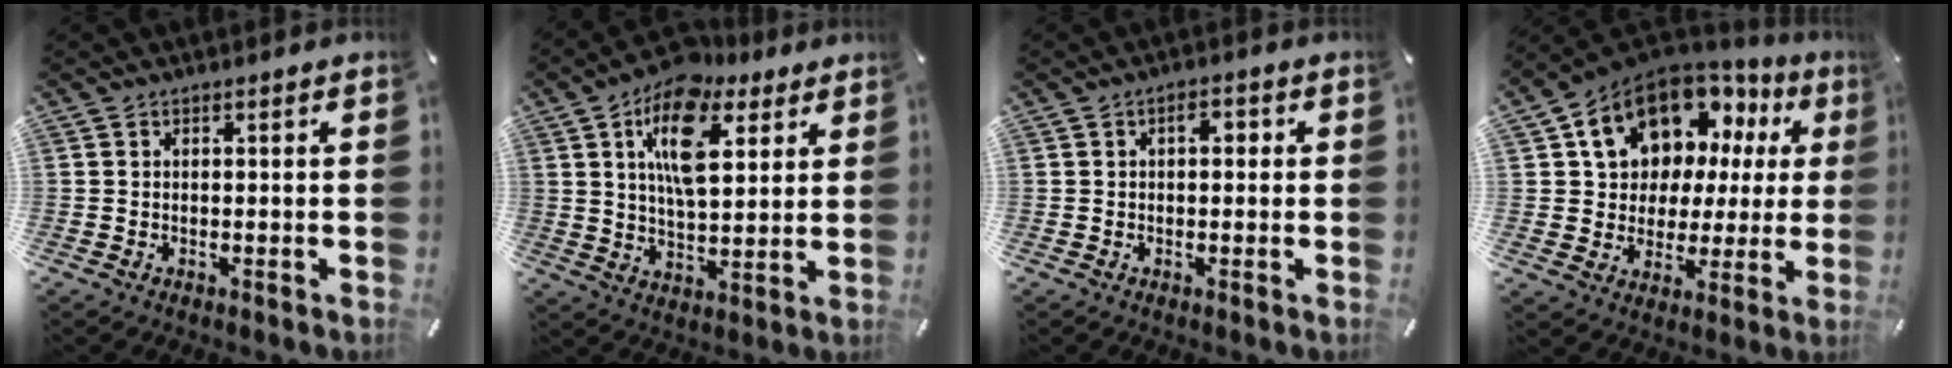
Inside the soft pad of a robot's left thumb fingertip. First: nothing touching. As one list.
[{"total": 16.0, "force": [7.4, 8.5, 11.4], "torque": [-0.207, -0.015, 0.124]}, {"total": 2.8, "force": [0.5, 1.5, 2.3], "torque": [-0.032, 0.006, 0.001]}, {"total": 15.7, "force": [9.1, 10.7, 7.0], "torque": [-0.136, -0.052, 0.170]}]